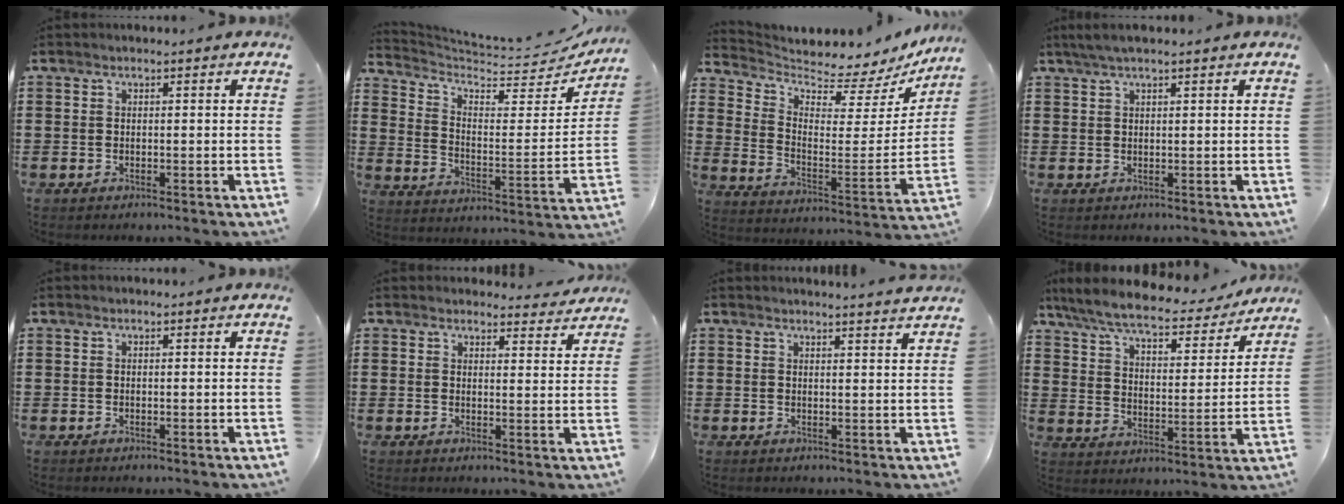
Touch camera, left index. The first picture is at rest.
{"total": 5.0, "force": [4.3, 1.6, 2.1], "torque": [-0.068, -0.038, 0.068]}
{"total": 3.7, "force": [3.5, 1.0, 0.6], "torque": [-0.032, -0.049, 0.052]}
{"total": 2.1, "force": [1.4, 0.2, 1.6], "torque": [-0.032, 0.002, 0.025]}
{"total": 0.0}
{"total": 3.1, "force": [3.1, 0.6, 0.4], "torque": [-0.002, -0.018, 0.054]}
{"total": 2.2, "force": [2.2, -0.4, 0.3], "torque": [-0.004, -0.011, 0.040]}
{"total": 7.4, "force": [6.5, 1.0, 3.4], "torque": [-0.094, -0.034, 0.110]}